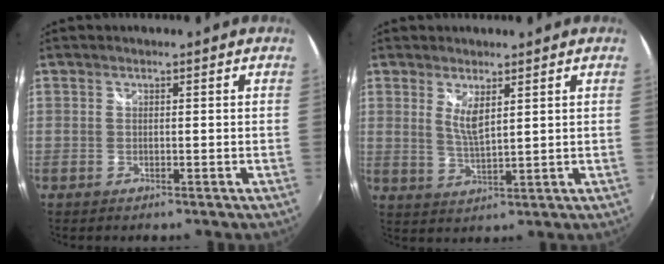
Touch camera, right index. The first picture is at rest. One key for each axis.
{"total": 4.2, "fx": 1.8, "fy": 0.9, "fz": 3.6, "tx": -0.068, "ty": -0.011, "tz": 0.033}